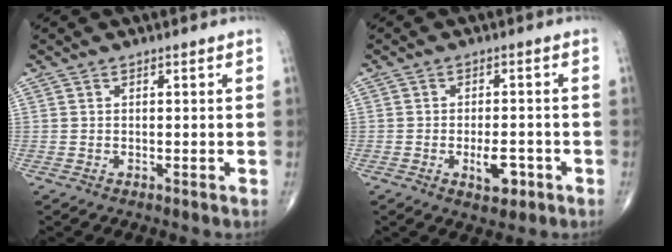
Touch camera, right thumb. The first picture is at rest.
{"total": 4.9, "force": [-1.9, 2.4, 3.8], "torque": [-0.045, 0.003, -0.025]}